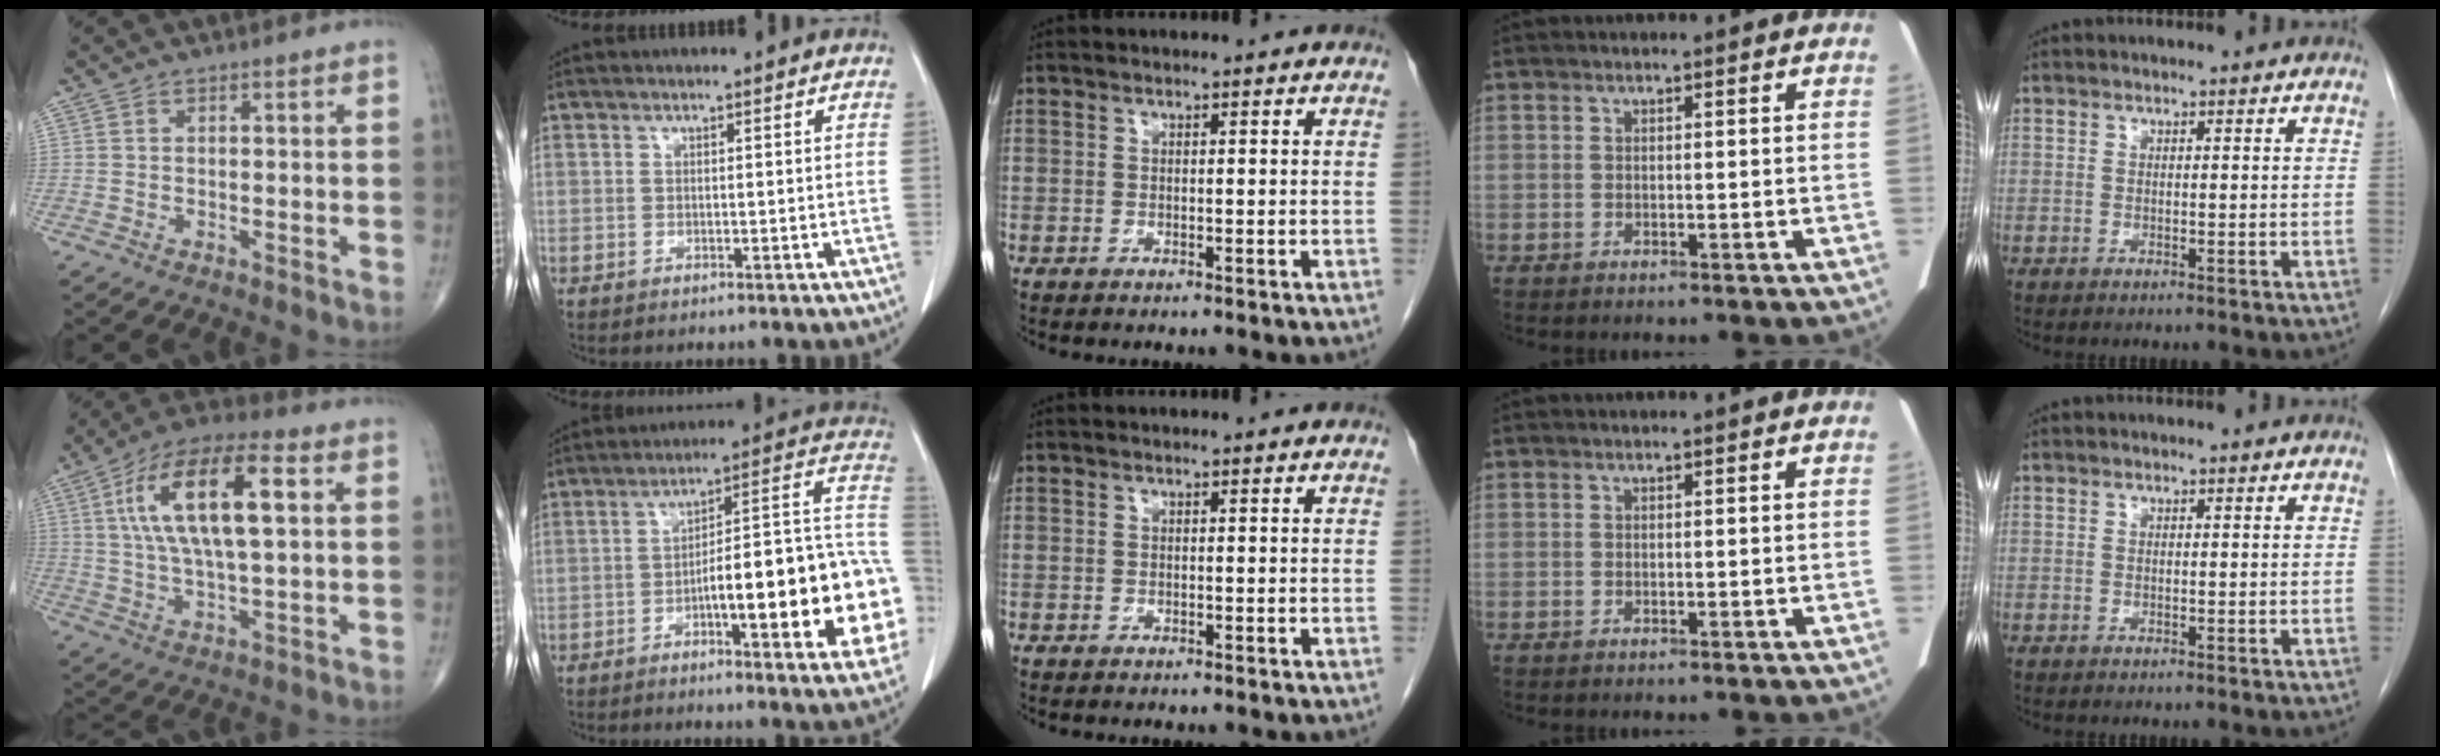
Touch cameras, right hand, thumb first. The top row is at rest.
{"thumb": {"total": 18.5, "force": [4.4, 6.7, 16.6], "torque": [-0.302, 0.016, 0.072]}, "index": {"total": 21.2, "force": [-5.4, 4.0, 20.1], "torque": [-0.199, 0.035, -0.064]}}